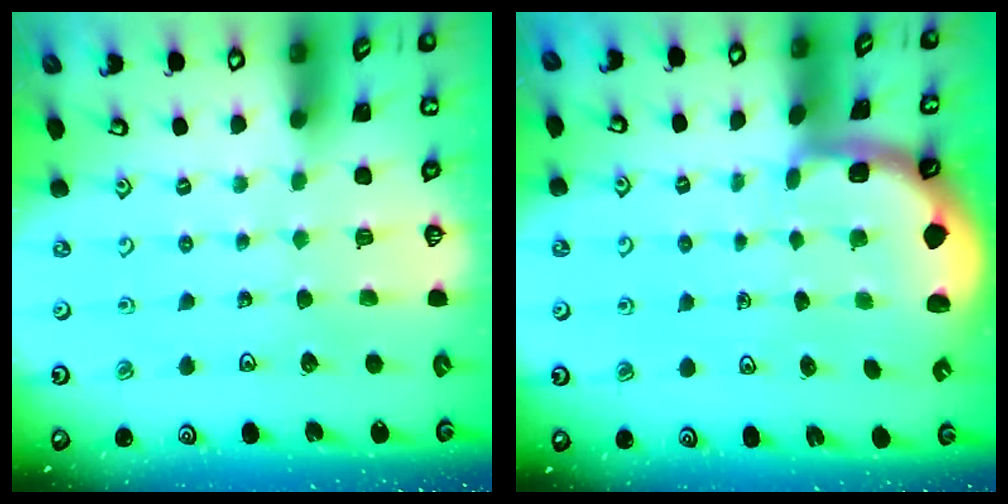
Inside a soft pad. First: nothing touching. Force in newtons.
{"total": 1.5, "press": 1.5, "slide": 0.2}